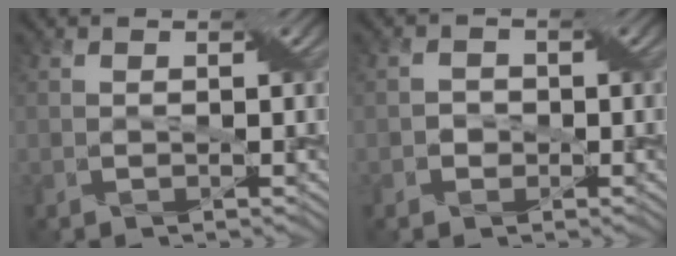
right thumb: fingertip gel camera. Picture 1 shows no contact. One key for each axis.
{"total": 1.5, "fx": -0.4, "fy": 1.4, "fz": 0.3, "tx": 0.001, "ty": 0.002, "tz": -0.010}